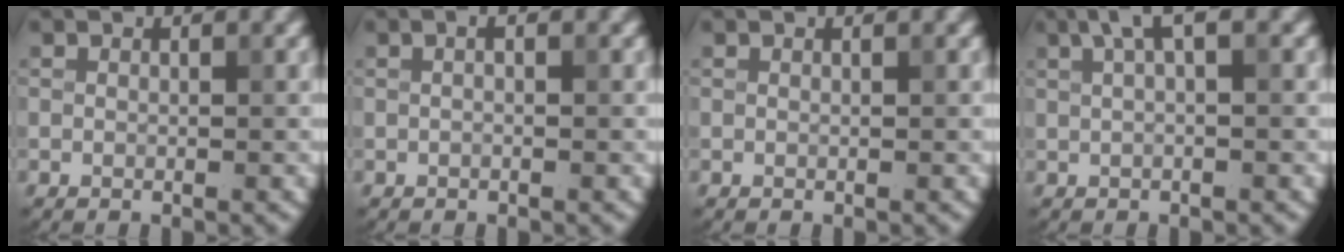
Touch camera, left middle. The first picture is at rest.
{"total": 0.7, "force": [0.1, 0.2, 0.7], "torque": [-0.015, -0.001, -0.001]}
{"total": 0.0}
{"total": 2.4, "force": [1.1, 0.5, 2.1], "torque": [-0.035, 0.007, 0.018]}